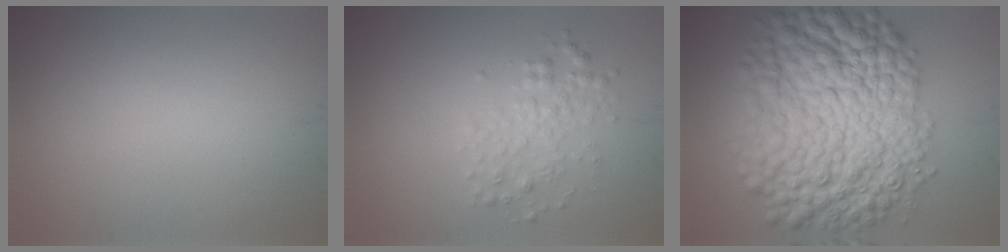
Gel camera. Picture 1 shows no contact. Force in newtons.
{"total": 2.4, "press": 2.4, "slide": 0.1}
{"total": 14.3, "press": 14.3, "slide": 0.3}